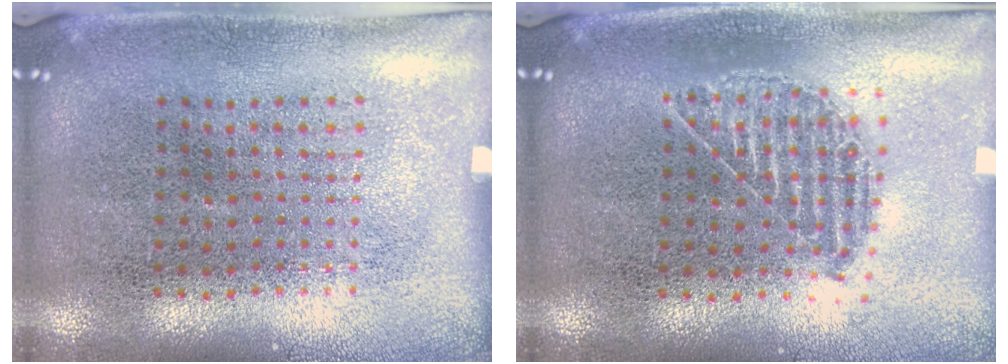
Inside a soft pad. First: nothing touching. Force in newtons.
{"total": 1.0, "press": 0.9, "slide": 0.2}